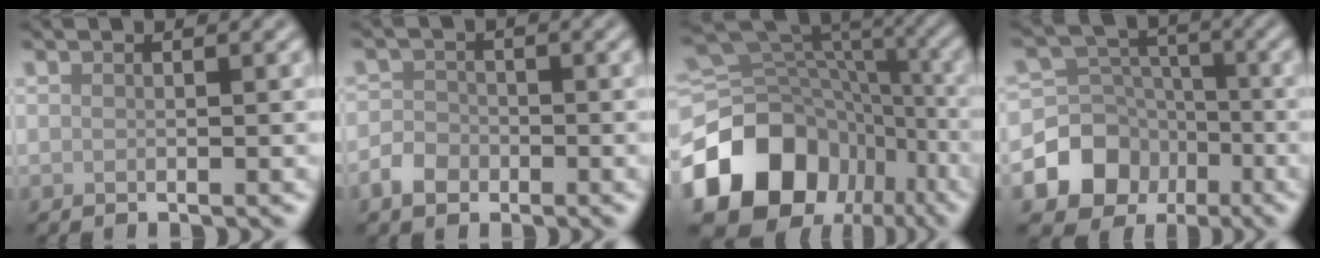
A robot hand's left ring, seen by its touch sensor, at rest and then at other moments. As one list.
[{"total": 2.4, "force": [-1.2, 1.8, 0.9], "torque": [-0.013, 0.004, -0.028]}, {"total": 15.9, "force": [-6.8, 12.3, 7.6], "torque": [-0.158, -0.008, -0.112]}, {"total": 8.2, "force": [-3.9, 6.9, 2.4], "torque": [-0.031, 0.007, -0.091]}]